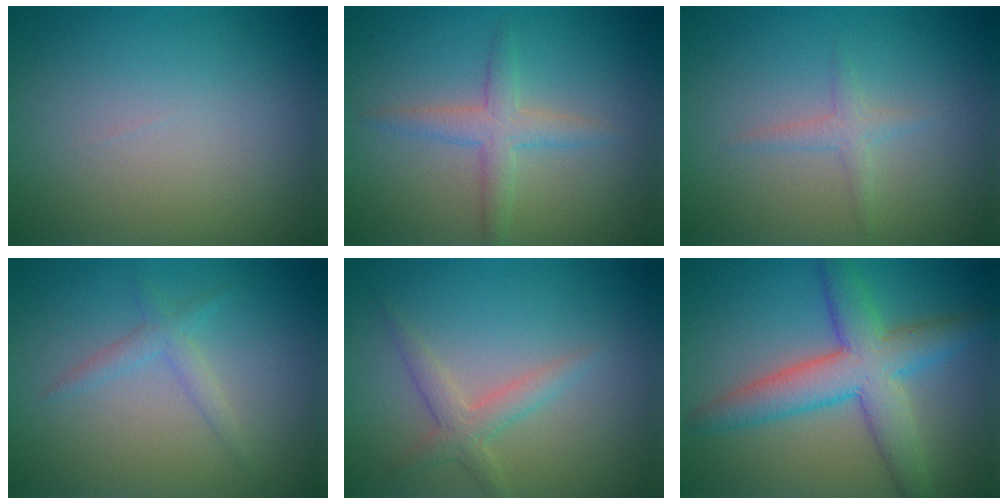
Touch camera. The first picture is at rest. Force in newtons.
{"total": 2.7, "press": 2.7, "slide": 0.0}
{"total": 1.3, "press": 1.3, "slide": 0.0}
{"total": 1.6, "press": 1.6, "slide": 0.1}
{"total": 2.2, "press": 2.2, "slide": 0.0}
{"total": 6.7, "press": 6.7, "slide": 0.2}